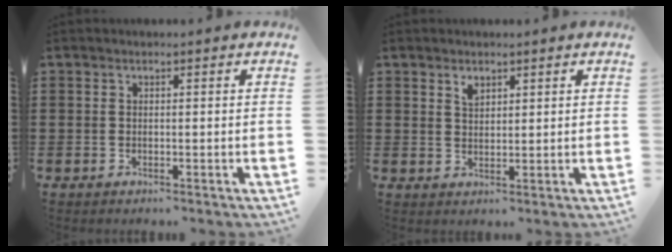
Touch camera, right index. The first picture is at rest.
{"total": 2.0, "force": [1.5, 1.0, 0.8], "torque": [-0.020, 0.002, 0.028]}